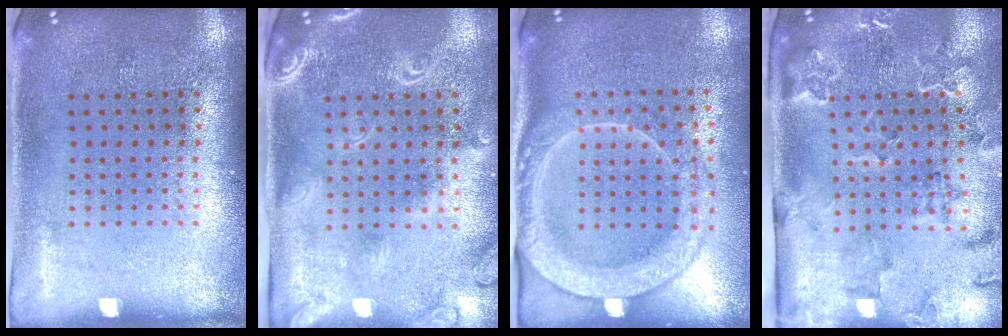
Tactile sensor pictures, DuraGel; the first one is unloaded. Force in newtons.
{"total": 2.4, "press": 1.9, "slide": 1.4}
{"total": 2.4, "press": 2.2, "slide": 1.1}
{"total": 2.3, "press": 2.3, "slide": 0.1}